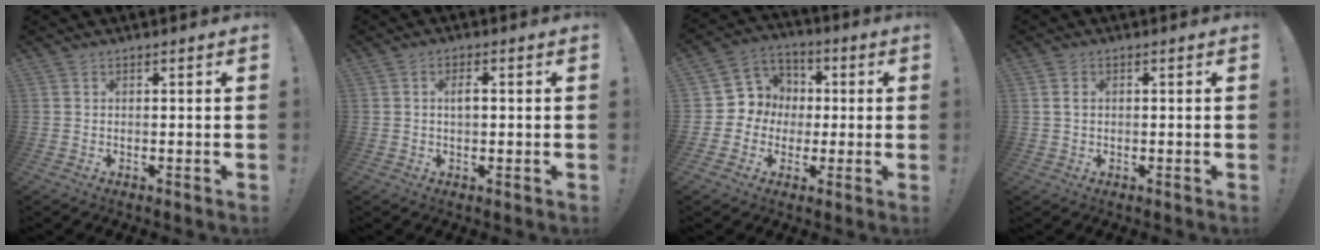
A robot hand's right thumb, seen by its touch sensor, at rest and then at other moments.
{"total": 2.7, "force": [0.4, 0.9, 2.5], "torque": [-0.042, 0.003, 0.004]}
{"total": 8.7, "force": [-1.3, 8.5, 1.5], "torque": [-0.025, 0.012, -0.014]}
{"total": 2.0, "force": [0.6, 1.4, 1.4], "torque": [-0.027, 0.003, 0.011]}